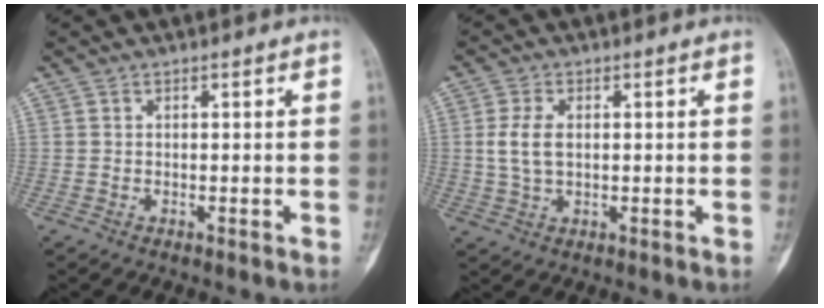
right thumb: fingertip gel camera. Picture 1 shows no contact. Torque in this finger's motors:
{"motor_torque": [0.95, 0.84, 0.53, -0.59, 0.26]}